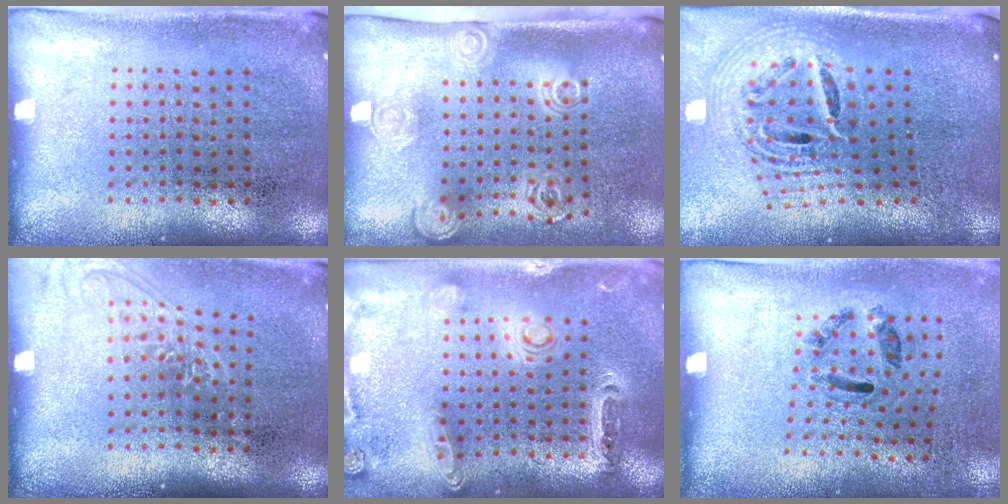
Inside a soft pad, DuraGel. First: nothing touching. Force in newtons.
{"total": 2.0, "press": 1.4, "slide": 1.5}
{"total": 2.2, "press": 1.6, "slide": 1.5}
{"total": 1.4, "press": 1.1, "slide": 0.8}
{"total": 1.4, "press": 1.4, "slide": 0.3}
{"total": 1.3, "press": 0.6, "slide": 1.1}